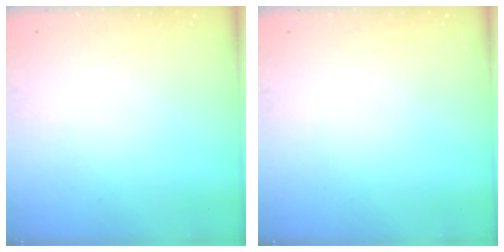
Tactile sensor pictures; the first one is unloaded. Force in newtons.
{"total": 0.0}